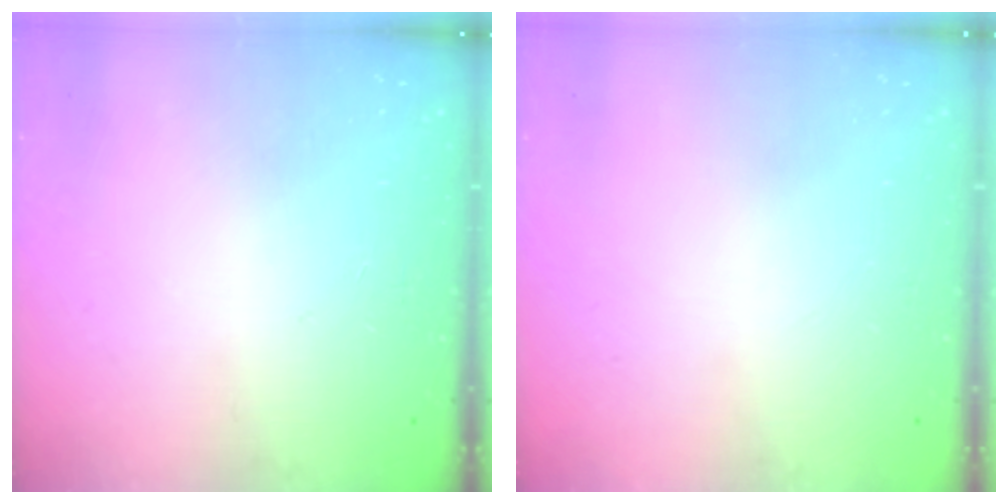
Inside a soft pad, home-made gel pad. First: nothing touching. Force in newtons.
{"total": 0.0}